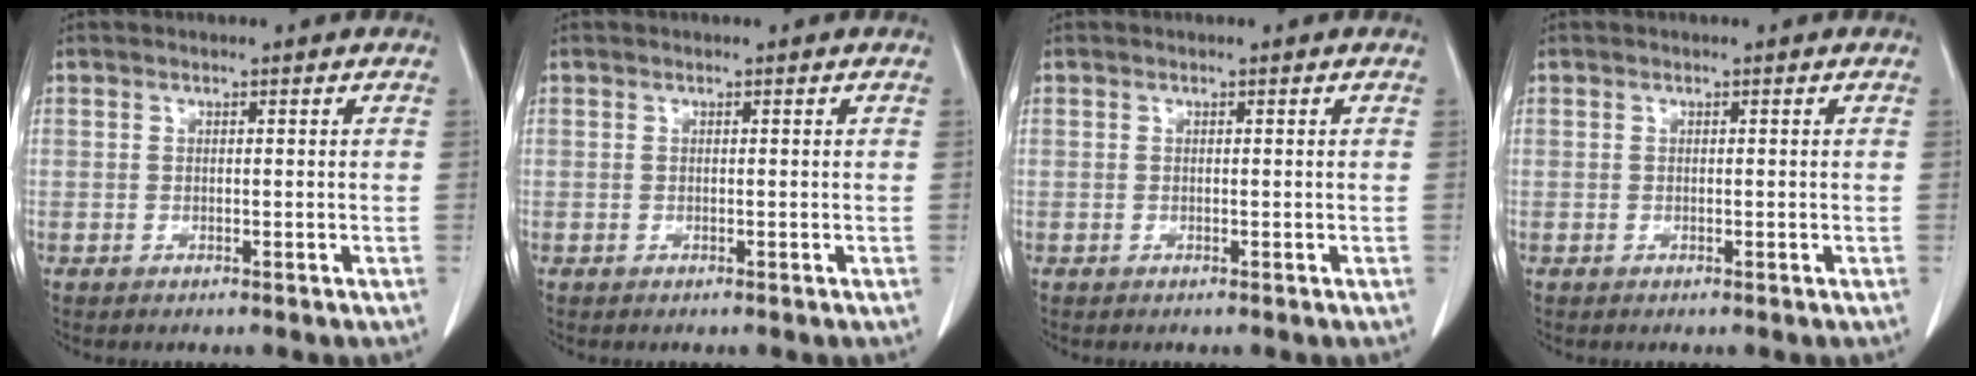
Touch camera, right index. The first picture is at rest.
{"total": 0.0}
{"total": 0.0}
{"total": 0.0}